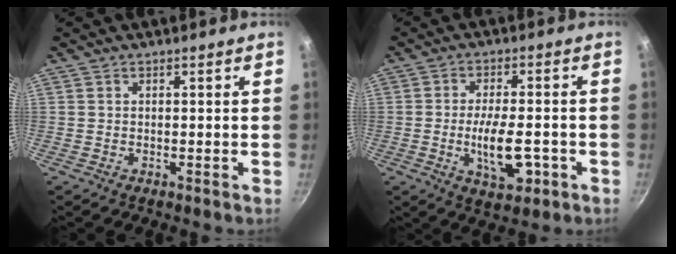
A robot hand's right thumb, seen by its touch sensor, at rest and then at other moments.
{"total": 9.2, "force": [-2.4, 3.9, 7.9], "torque": [-0.131, 0.003, -0.033]}